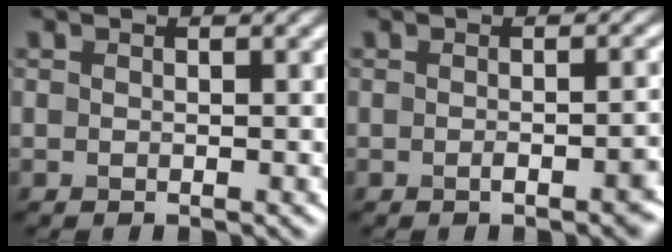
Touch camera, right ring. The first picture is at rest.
{"total": 2.7, "force": [-1.1, 0.8, 2.3], "torque": [-0.026, 0.005, -0.017]}